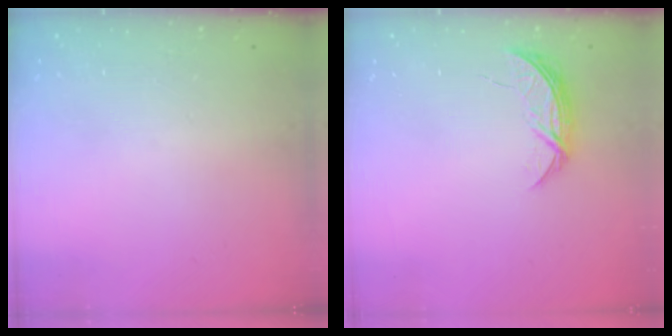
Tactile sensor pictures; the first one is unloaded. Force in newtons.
{"total": 5.4, "press": 5.4, "slide": 0.5}